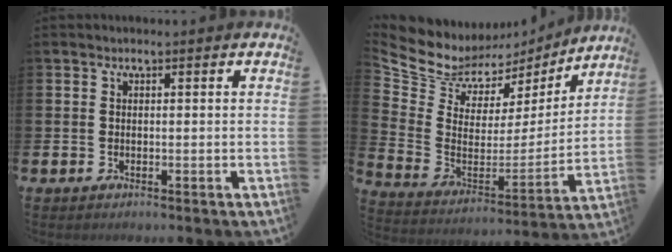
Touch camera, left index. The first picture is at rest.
{"total": 8.5, "force": [7.2, 4.3, 1.3], "torque": [-0.074, -0.052, 0.126]}